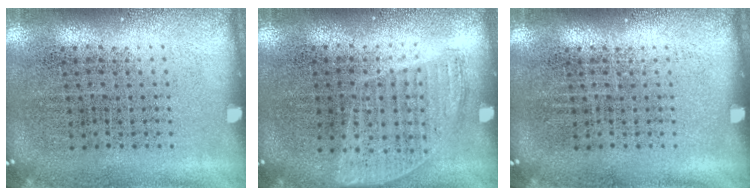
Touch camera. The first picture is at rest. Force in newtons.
{"total": 0.9, "press": 0.8, "slide": 0.4}
{"total": 0.0}